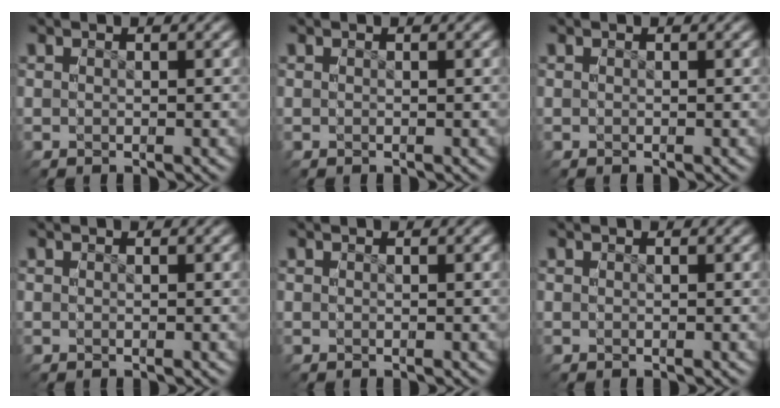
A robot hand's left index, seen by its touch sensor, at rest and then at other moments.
{"total": 0.0}
{"total": 0.0}
{"total": 0.0}
{"total": 0.0}
{"total": 0.0}